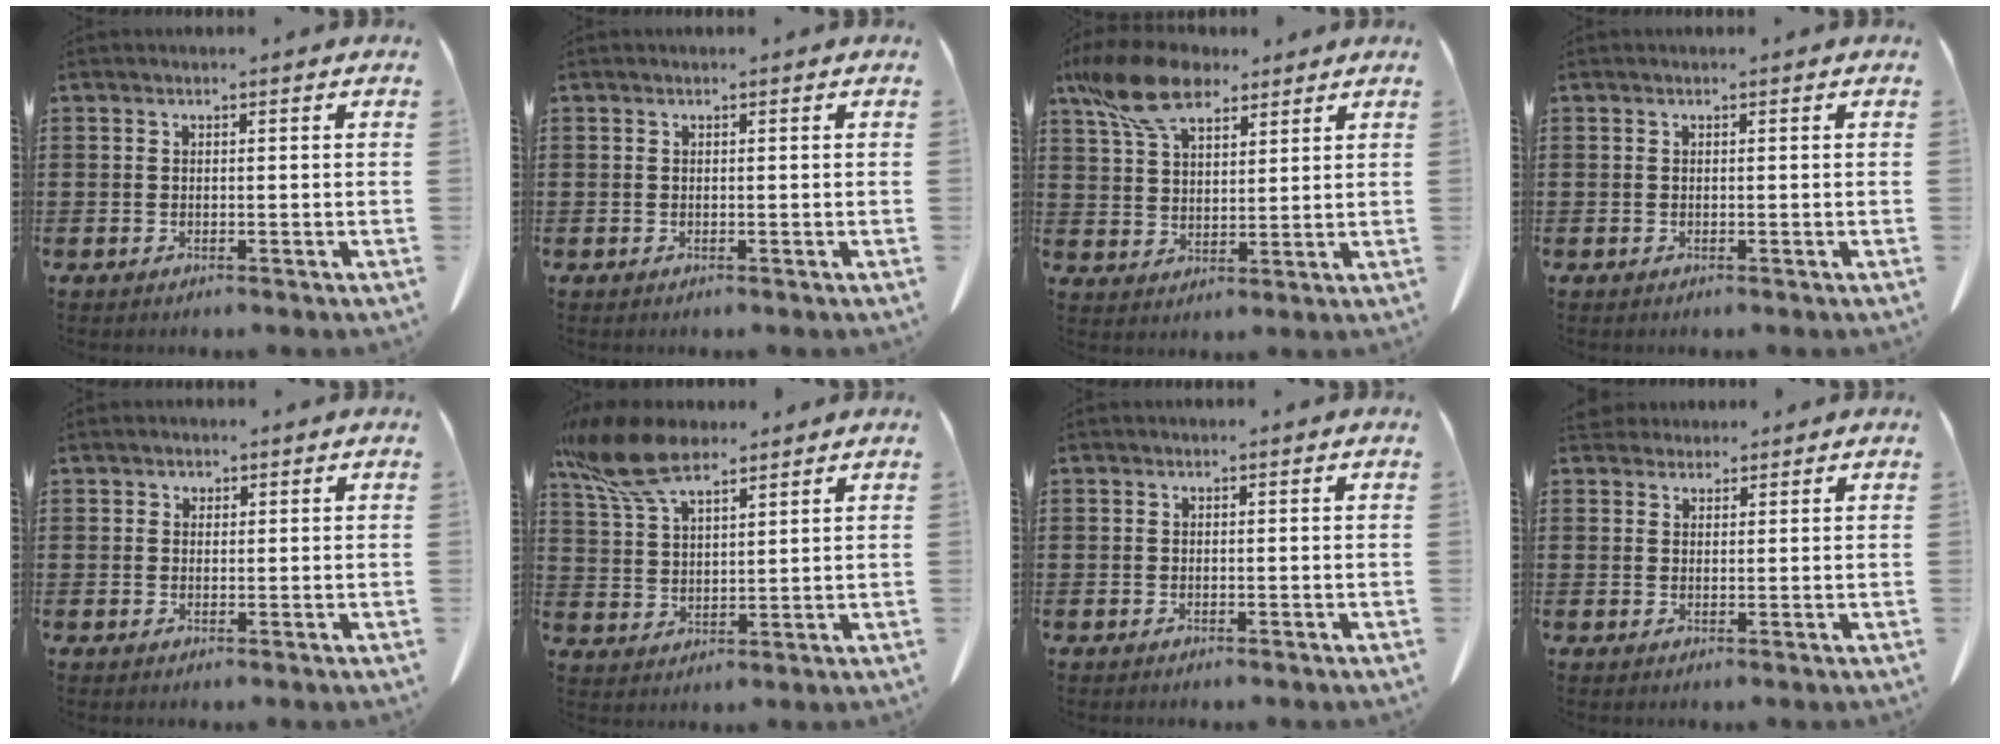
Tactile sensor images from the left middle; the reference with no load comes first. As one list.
[{"total": 0.0}, {"total": 10.8, "force": [7.6, 4.6, 6.1], "torque": [-0.147, -0.008, 0.143]}, {"total": 0.0}, {"total": 0.9, "force": [0.7, 0.6, 0.2], "torque": [-0.006, 0.000, 0.014]}, {"total": 10.5, "force": [7.6, 3.6, 6.3], "torque": [-0.154, -0.016, 0.141]}, {"total": 0.0}, {"total": 2.7, "force": [2.5, 0.9, 0.4], "torque": [-0.015, -0.001, 0.050]}]